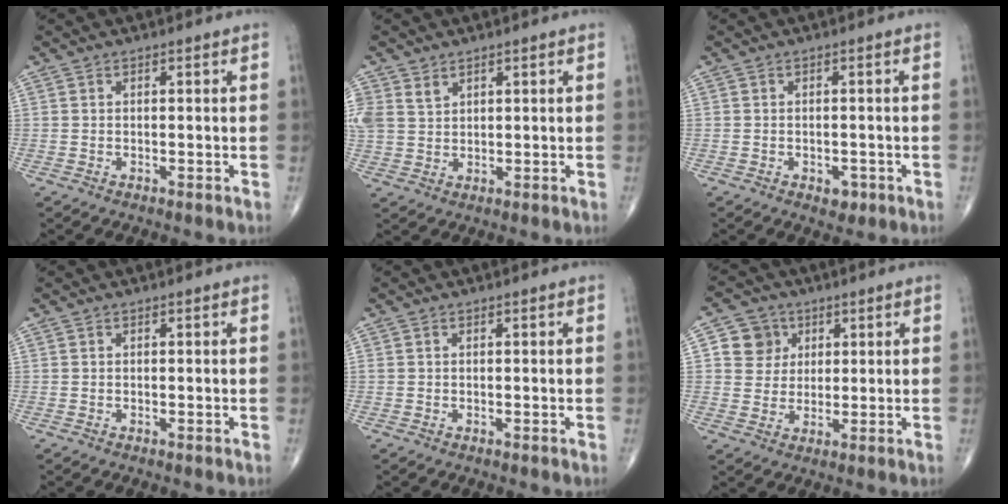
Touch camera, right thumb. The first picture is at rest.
{"total": 5.1, "force": [3.0, 3.6, 2.0], "torque": [-0.035, -0.005, 0.070]}
{"total": 2.5, "force": [-1.1, 1.6, 1.5], "torque": [-0.010, 0.002, -0.009]}
{"total": 0.0}
{"total": 0.0}
{"total": 6.6, "force": [2.1, 6.0, 1.5], "torque": [0.005, -0.003, 0.035]}